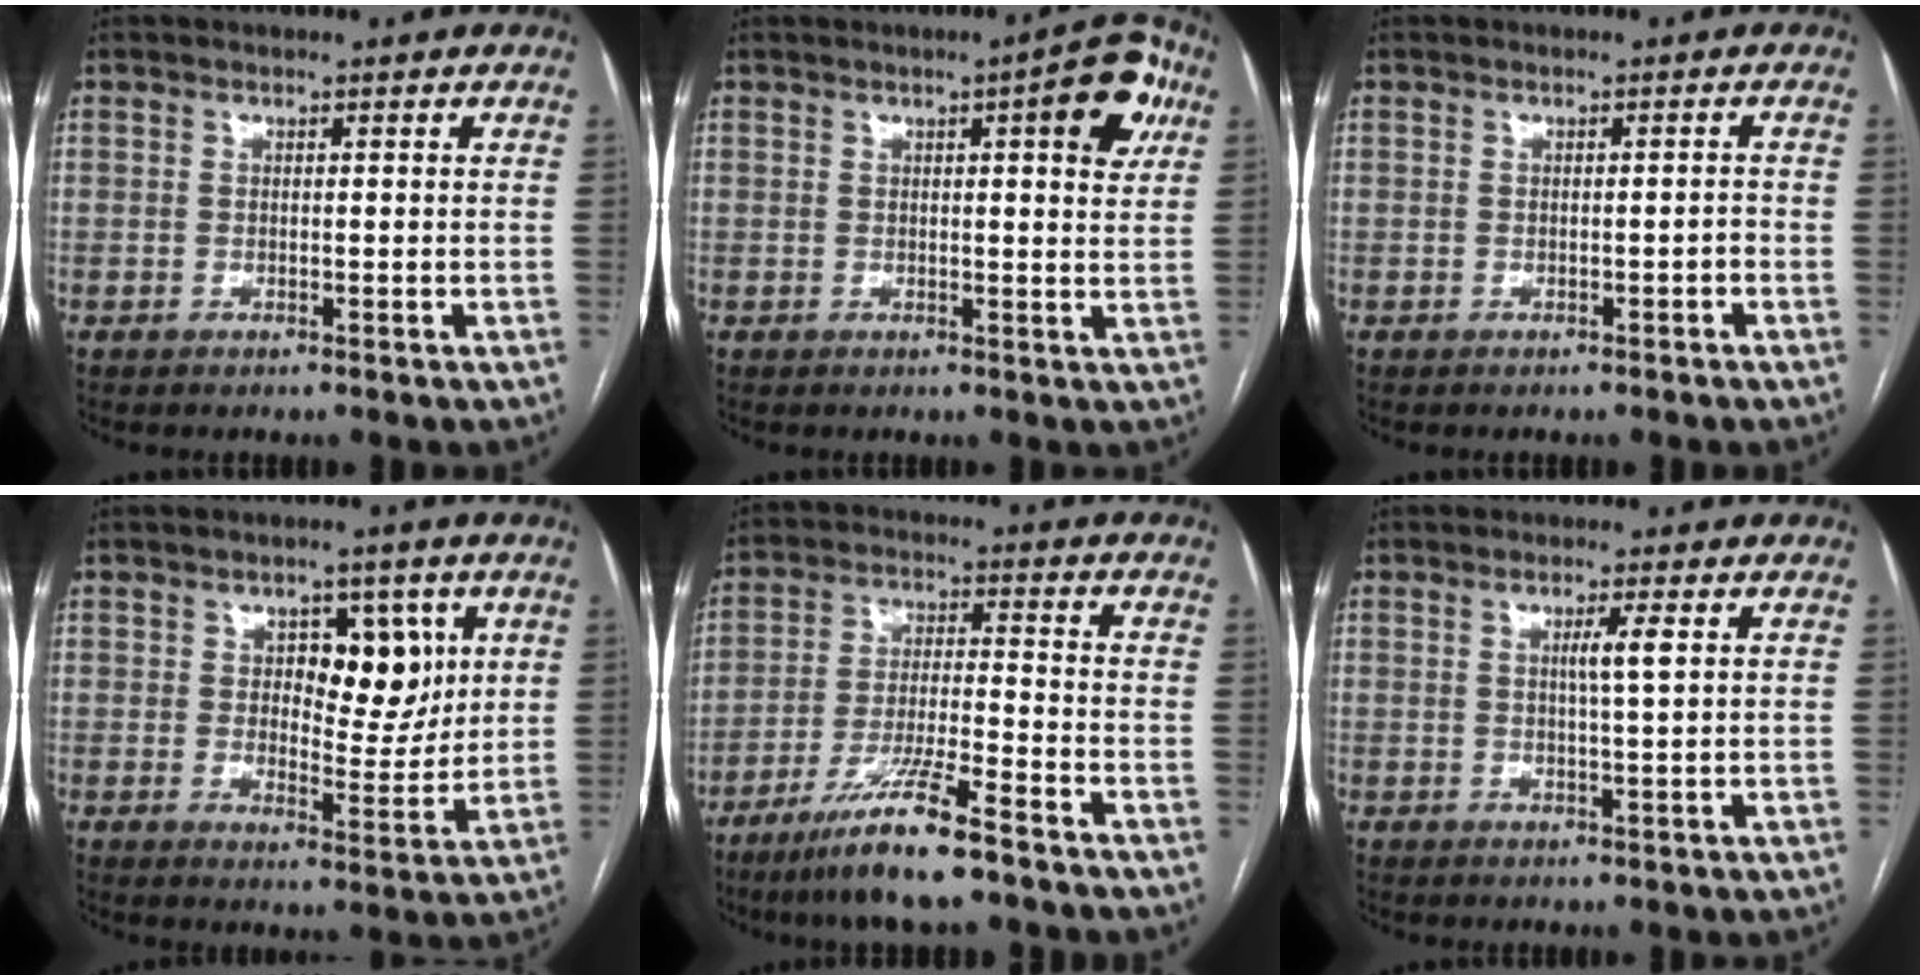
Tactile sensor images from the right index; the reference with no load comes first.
{"total": 7.6, "force": [3.0, 1.4, 6.8], "torque": [-0.080, 0.006, 0.029]}
{"total": 0.7, "force": [-0.5, 0.0, 0.5], "torque": [-0.011, 0.000, -0.008]}
{"total": 8.0, "force": [2.7, 4.1, 6.4], "torque": [-0.078, 0.008, 0.042]}
{"total": 11.1, "force": [-7.8, 0.1, 7.9], "torque": [-0.155, -0.030, -0.145]}
{"total": 2.9, "force": [0.7, -0.4, 2.8], "torque": [-0.052, -0.001, 0.011]}